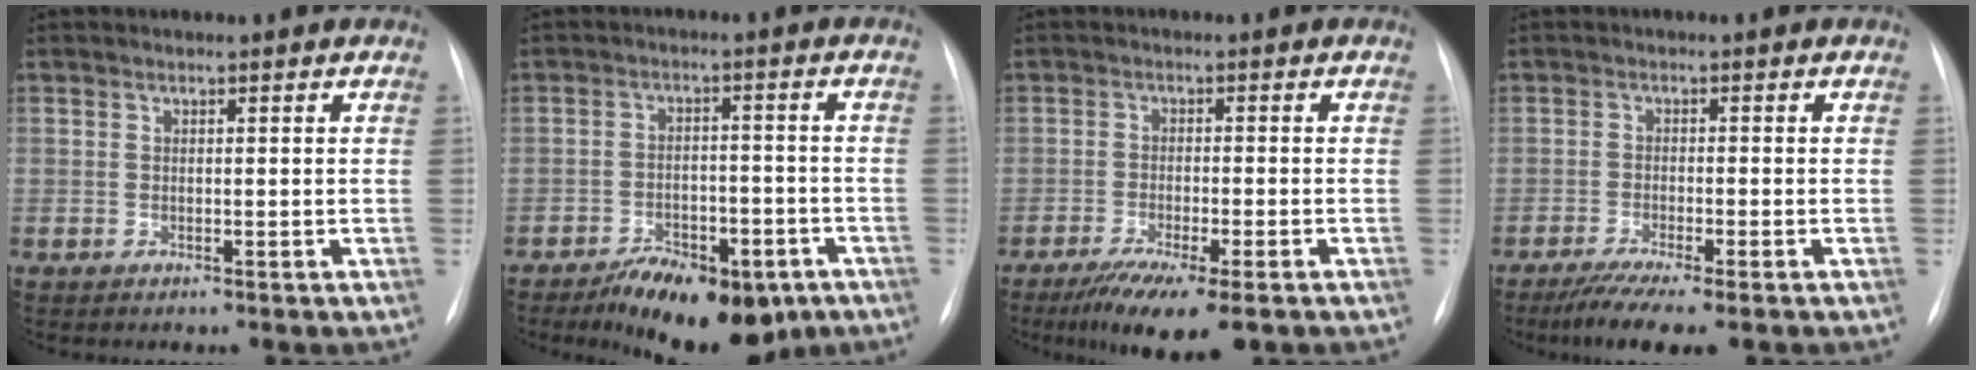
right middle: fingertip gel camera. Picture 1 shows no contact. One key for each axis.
{"total": 12.3, "fx": -8.4, "fy": 5.4, "fz": 7.3, "tx": -0.092, "ty": 0.002, "tz": -0.121}
{"total": 10.0, "fx": -6.8, "fy": 1.5, "fz": 7.2, "tx": -0.108, "ty": -0.024, "tz": -0.101}
{"total": 7.4, "fx": -5.5, "fy": 0.3, "fz": 4.9, "tx": -0.076, "ty": -0.021, "tz": -0.084}